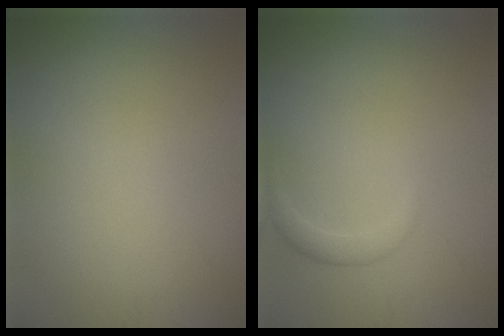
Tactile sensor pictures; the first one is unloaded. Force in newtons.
{"total": 1.3, "press": 1.3, "slide": 0.0}